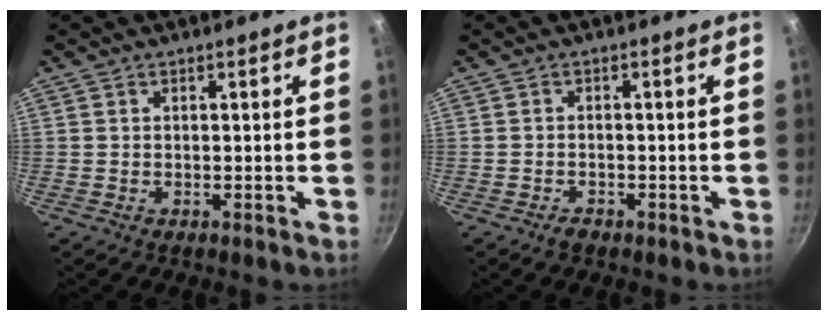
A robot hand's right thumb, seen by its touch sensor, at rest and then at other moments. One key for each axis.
{"total": 1.9, "fx": -1.4, "fy": 1.1, "fz": 0.8, "tx": -0.015, "ty": 0.015, "tz": -0.020}